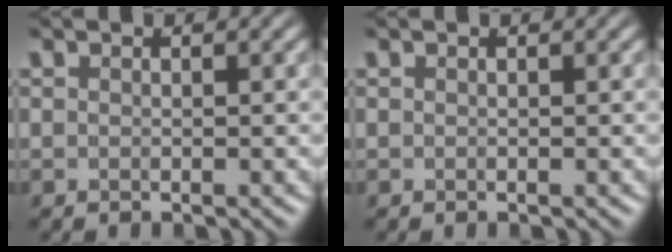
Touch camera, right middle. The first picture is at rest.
{"total": 0.0}